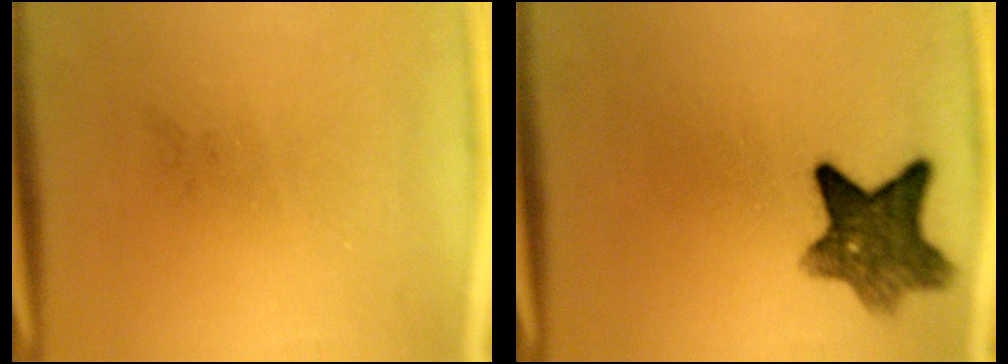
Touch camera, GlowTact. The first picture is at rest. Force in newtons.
{"total": 8.4}